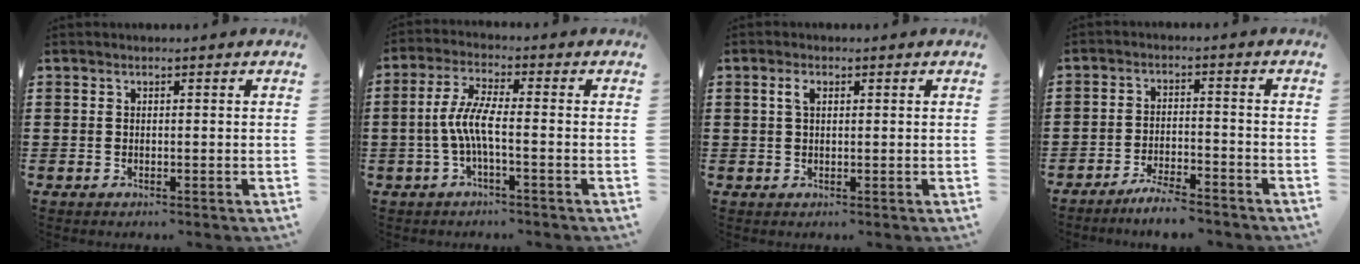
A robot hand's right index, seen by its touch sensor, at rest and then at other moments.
{"total": 5.8, "force": [-1.4, 1.1, 5.5], "torque": [-0.133, -0.011, -0.038]}
{"total": 1.9, "force": [0.6, 1.0, 1.5], "torque": [-0.034, 0.008, 0.010]}
{"total": 4.5, "force": [-4.4, 0.1, 1.2], "torque": [-0.030, 0.001, -0.089]}